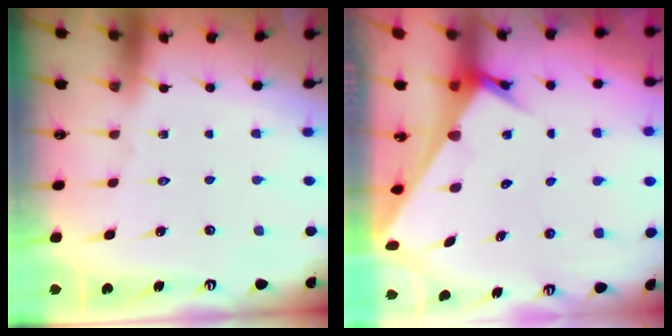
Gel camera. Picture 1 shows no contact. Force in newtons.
{"total": 4.2, "press": 4.1, "slide": 0.2}